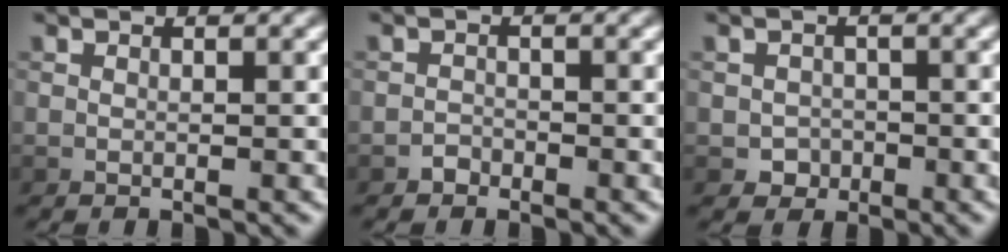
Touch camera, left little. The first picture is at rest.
{"total": 1.0, "force": [-0.8, 0.6, 0.0], "torque": [0.006, 0.001, -0.017]}
{"total": 1.9, "force": [-0.7, 1.6, 0.6], "torque": [-0.005, -0.005, -0.017]}